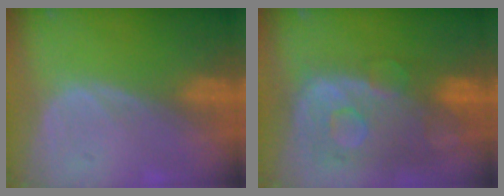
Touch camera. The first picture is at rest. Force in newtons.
{"total": 12.0, "press": 10.1, "slide": 6.5}